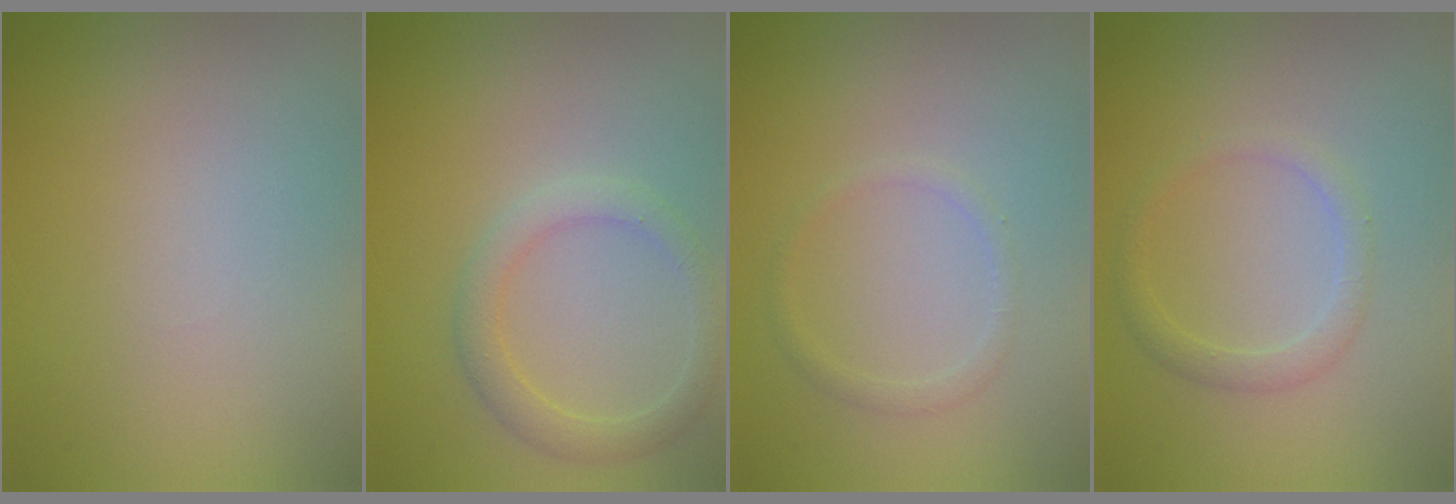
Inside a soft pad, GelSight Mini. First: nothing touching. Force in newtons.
{"total": 2.5, "press": 2.5, "slide": 0.2}
{"total": 1.0, "press": 1.0, "slide": 0.1}
{"total": 1.7, "press": 1.7, "slide": 0.0}